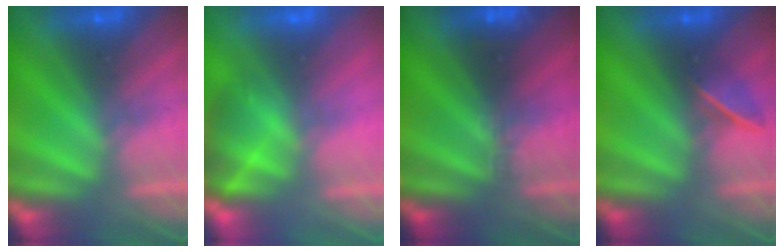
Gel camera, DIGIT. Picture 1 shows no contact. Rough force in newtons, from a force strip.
{"total": 2.9}
{"total": 2.9}
{"total": 2.0}